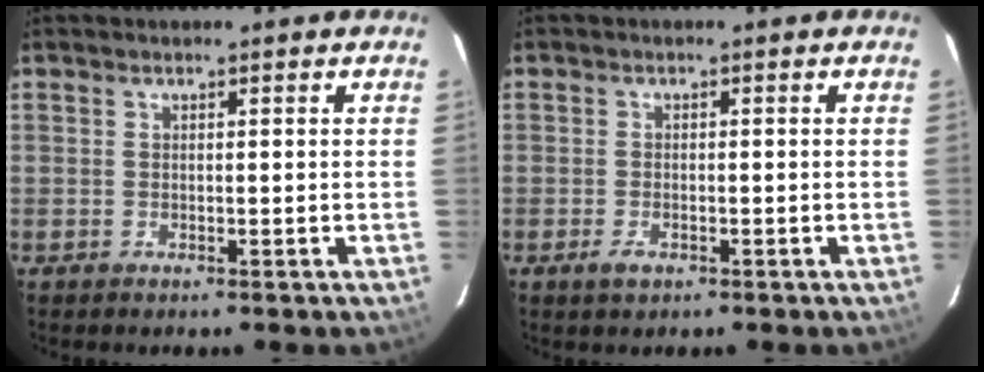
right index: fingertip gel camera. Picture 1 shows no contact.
{"total": 2.2, "force": [-1.1, 1.2, 1.4], "torque": [-0.029, -0.003, -0.018]}